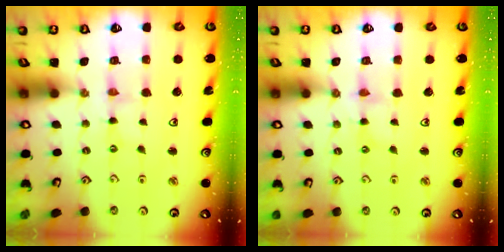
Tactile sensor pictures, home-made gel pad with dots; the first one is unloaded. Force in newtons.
{"total": 2.6, "press": 2.6, "slide": 0.4}